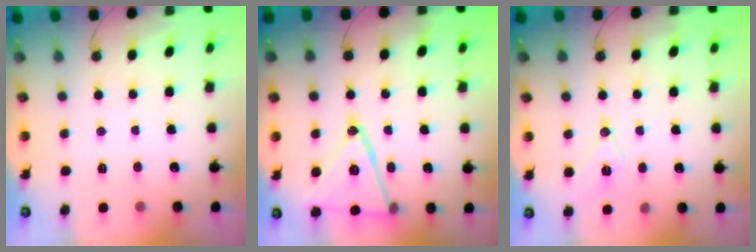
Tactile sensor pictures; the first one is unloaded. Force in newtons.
{"total": 17.6, "press": 17.3, "slide": 3.5}
{"total": 10.0, "press": 9.4, "slide": 3.5}